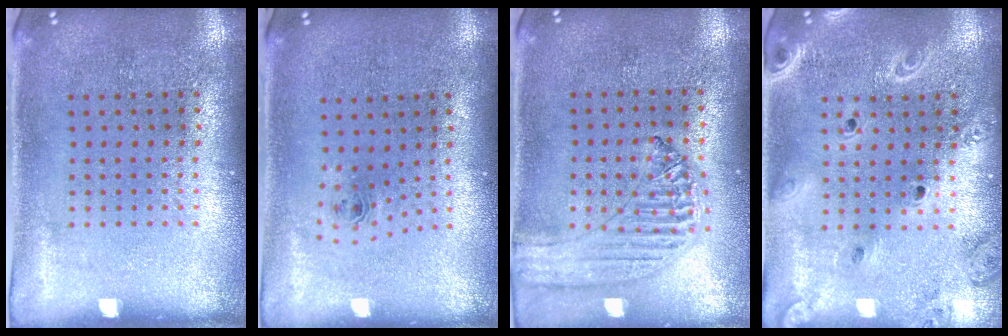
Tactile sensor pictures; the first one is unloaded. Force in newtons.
{"total": 0.7, "press": 0.3, "slide": 0.6}
{"total": 1.3, "press": 1.3, "slide": 0.3}
{"total": 2.1, "press": 1.9, "slide": 0.9}